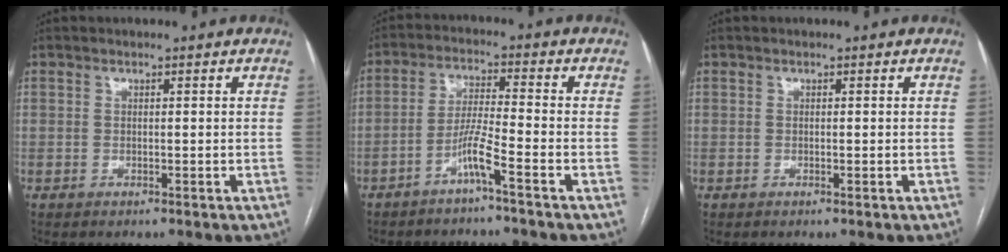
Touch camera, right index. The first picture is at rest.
{"total": 4.9, "force": [-3.1, -0.8, 3.7], "torque": [-0.076, 0.005, -0.063]}
{"total": 0.0}